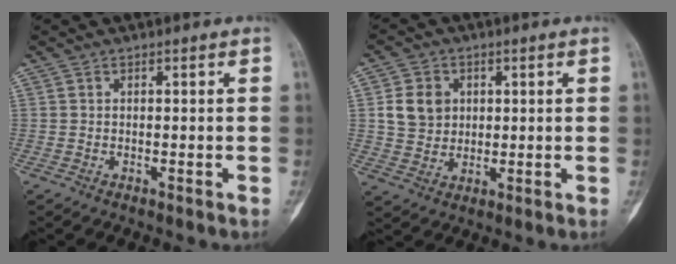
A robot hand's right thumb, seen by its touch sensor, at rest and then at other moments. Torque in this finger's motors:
{"motor_torque": [0.58, 0.58, 0.25, -0.20, 0.00]}